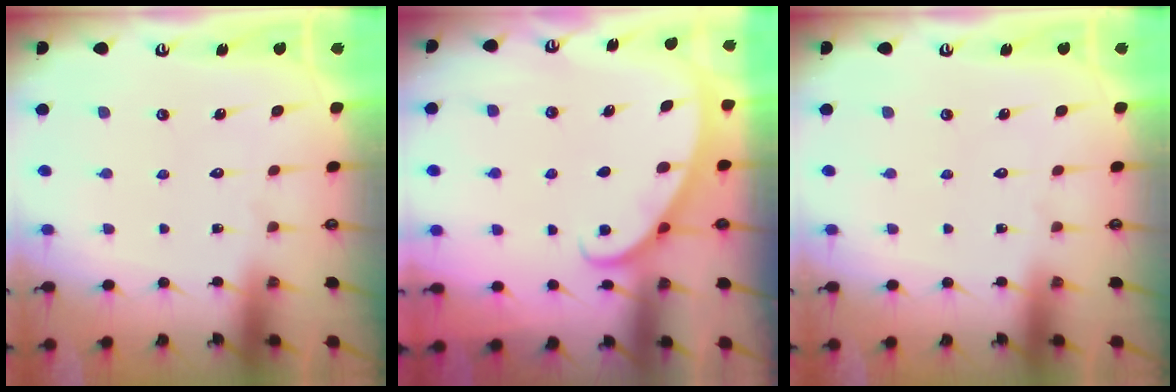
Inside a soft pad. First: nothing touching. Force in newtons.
{"total": 4.0, "press": 4.0, "slide": 0.1}
{"total": 0.0}